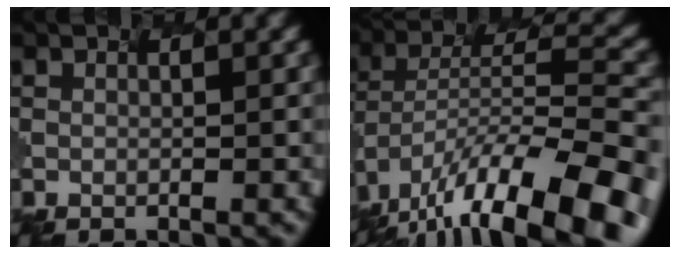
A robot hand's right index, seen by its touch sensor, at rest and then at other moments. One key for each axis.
{"total": 14.7, "fx": -11.2, "fy": 3.6, "fz": 8.9, "tx": -0.200, "ty": -0.002, "tz": -0.160}